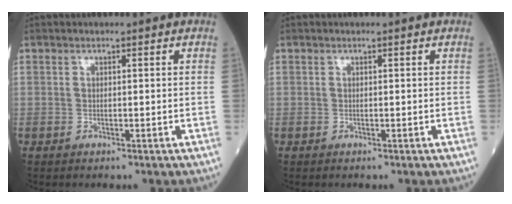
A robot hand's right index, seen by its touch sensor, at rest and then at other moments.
{"total": 0.0}